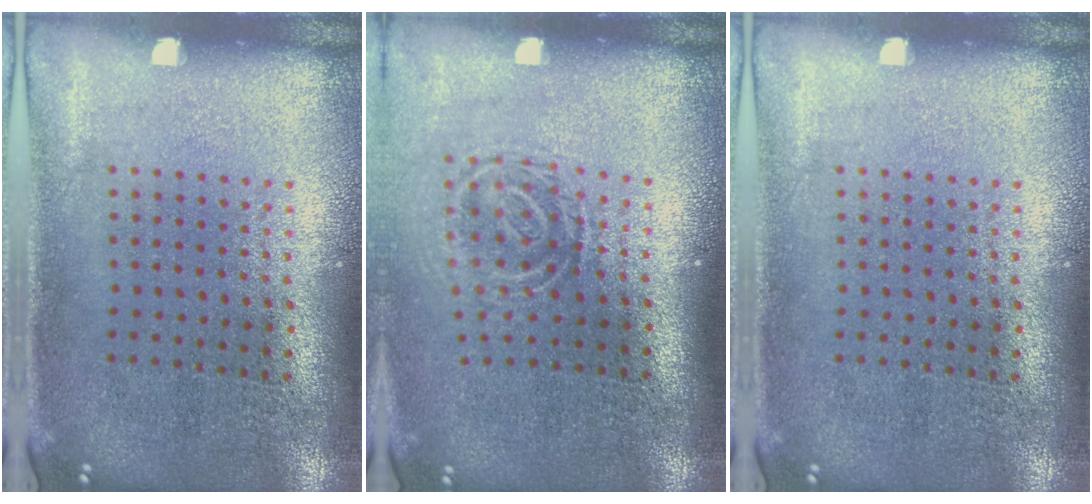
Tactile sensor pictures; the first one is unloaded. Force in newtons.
{"total": 1.6, "press": 1.1, "slide": 1.2}
{"total": 0.0}